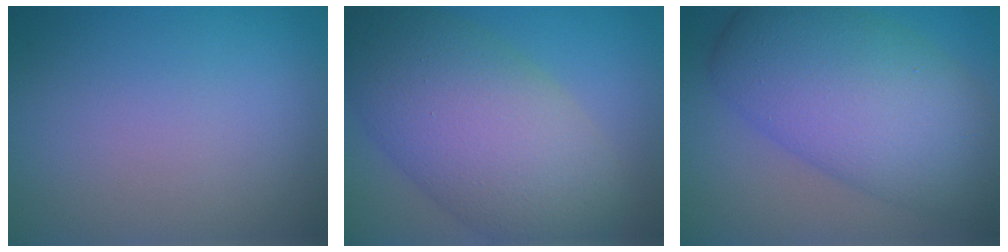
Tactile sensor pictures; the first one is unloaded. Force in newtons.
{"total": 11.3, "press": 11.3, "slide": 0.4}
{"total": 10.6, "press": 10.6, "slide": 0.2}